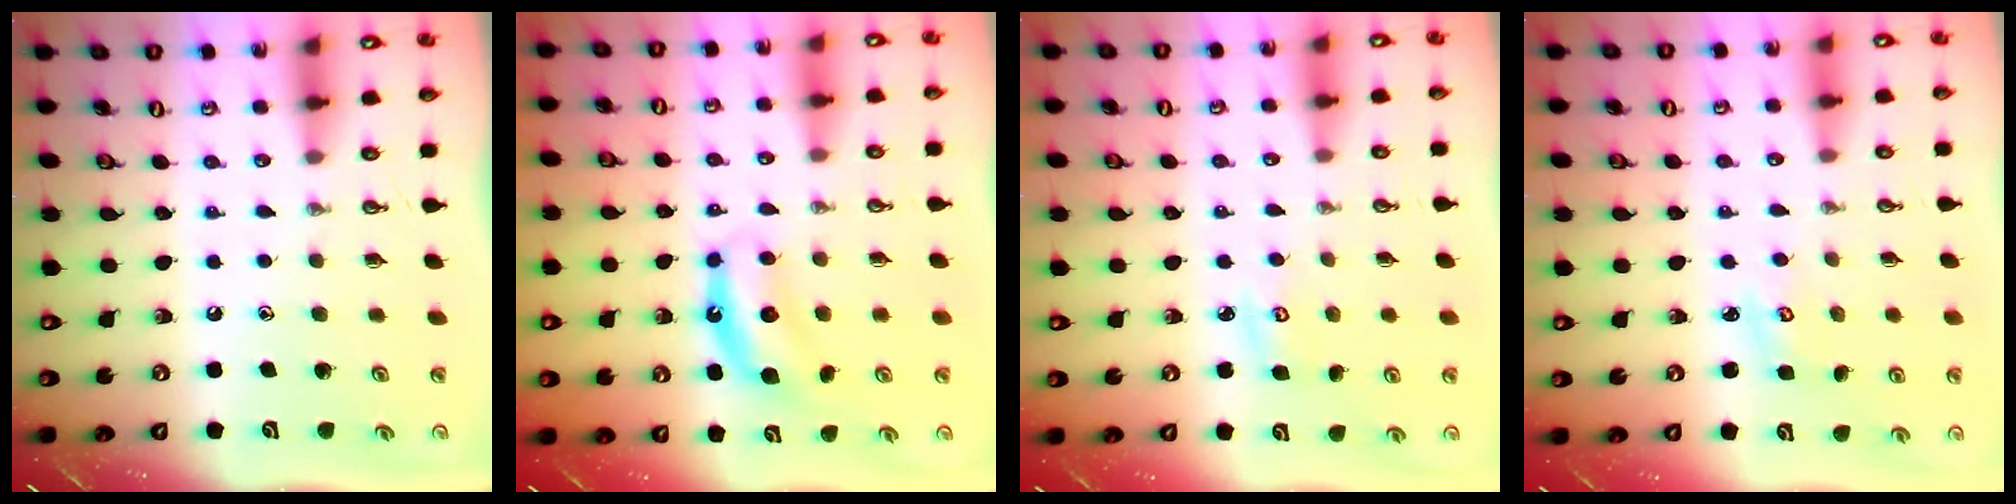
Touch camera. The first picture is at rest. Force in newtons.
{"total": 7.2, "press": 7.2, "slide": 0.5}
{"total": 4.3, "press": 4.3, "slide": 0.4}
{"total": 2.1, "press": 2.1, "slide": 0.2}